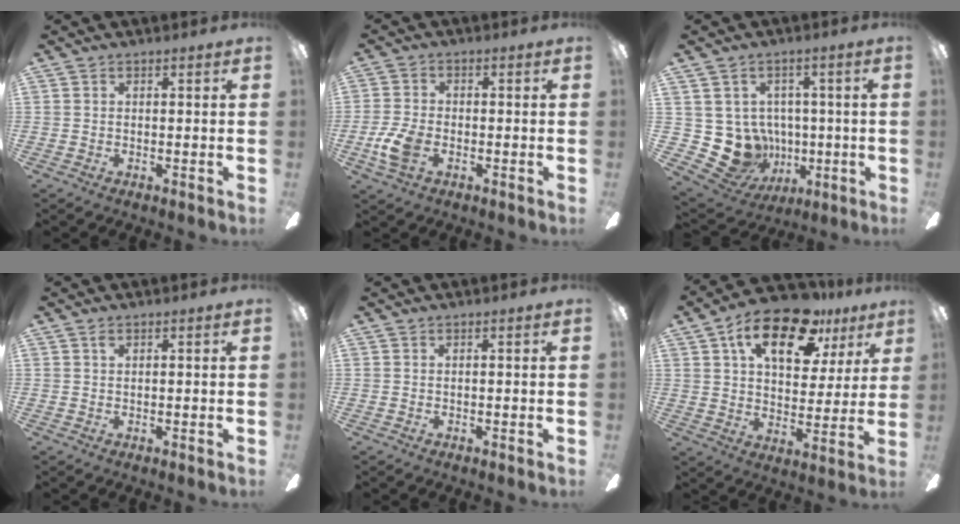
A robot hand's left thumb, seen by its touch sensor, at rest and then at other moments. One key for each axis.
{"total": 7.7, "fx": -2.5, "fy": 5.0, "fz": 5.3, "tx": -0.105, "ty": 0.007, "tz": -0.044}
{"total": 12.0, "fx": -1.6, "fy": 11.1, "fz": 4.3, "tx": -0.117, "ty": -0.005, "tz": -0.007}
{"total": 1.0, "fx": 0.4, "fy": 0.6, "fz": 0.7, "tx": -0.014, "ty": 0.003, "tz": 0.008}
{"total": 0.0}
{"total": 19.4, "fx": 10.8, "fy": 9.6, "fz": 13.0, "tx": -0.206, "ty": -0.039, "tz": 0.181}